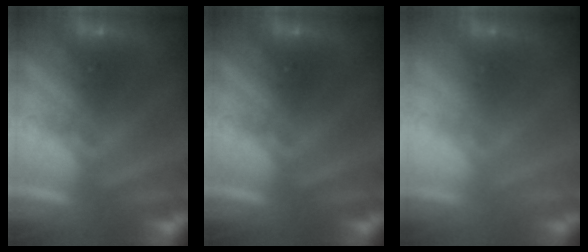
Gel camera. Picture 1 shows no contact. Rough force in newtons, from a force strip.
{"total": 0.0}
{"total": 2.7}